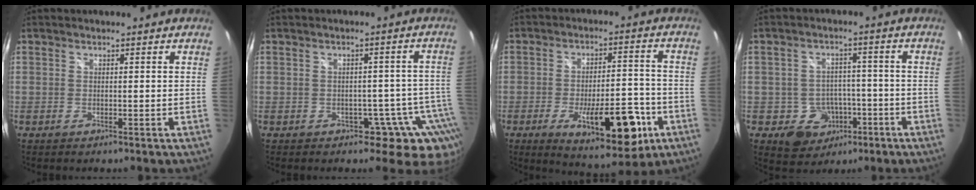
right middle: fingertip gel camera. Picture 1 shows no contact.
{"total": 9.1, "force": [-5.3, 6.7, 3.2], "torque": [-0.021, 0.030, -0.054]}
{"total": 15.6, "force": [-6.4, 6.0, 12.9], "torque": [-0.200, -0.006, -0.078]}
{"total": 7.7, "force": [-3.4, 6.6, 2.1], "torque": [-0.047, 0.017, -0.030]}